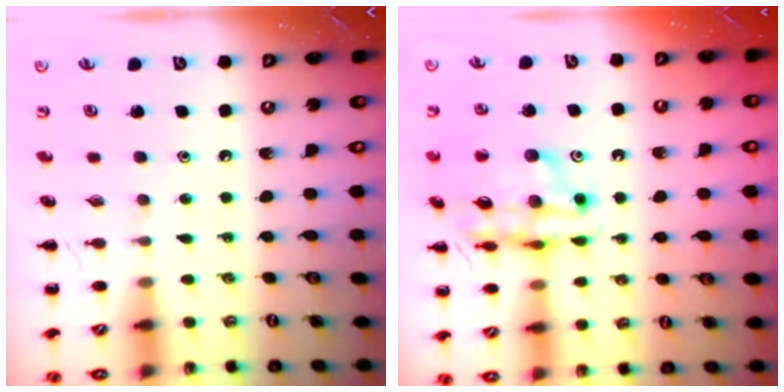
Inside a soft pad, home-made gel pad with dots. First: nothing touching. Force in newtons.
{"total": 14.5, "press": 14.0, "slide": 3.9}